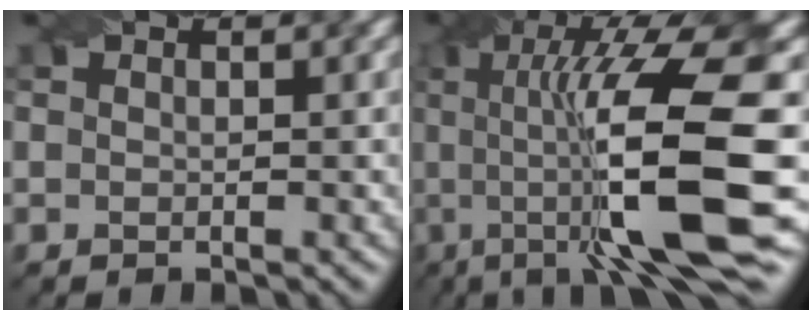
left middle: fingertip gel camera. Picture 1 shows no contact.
{"total": 14.8, "force": [-1.2, 3.3, 14.3], "torque": [-0.211, 0.013, -0.022]}